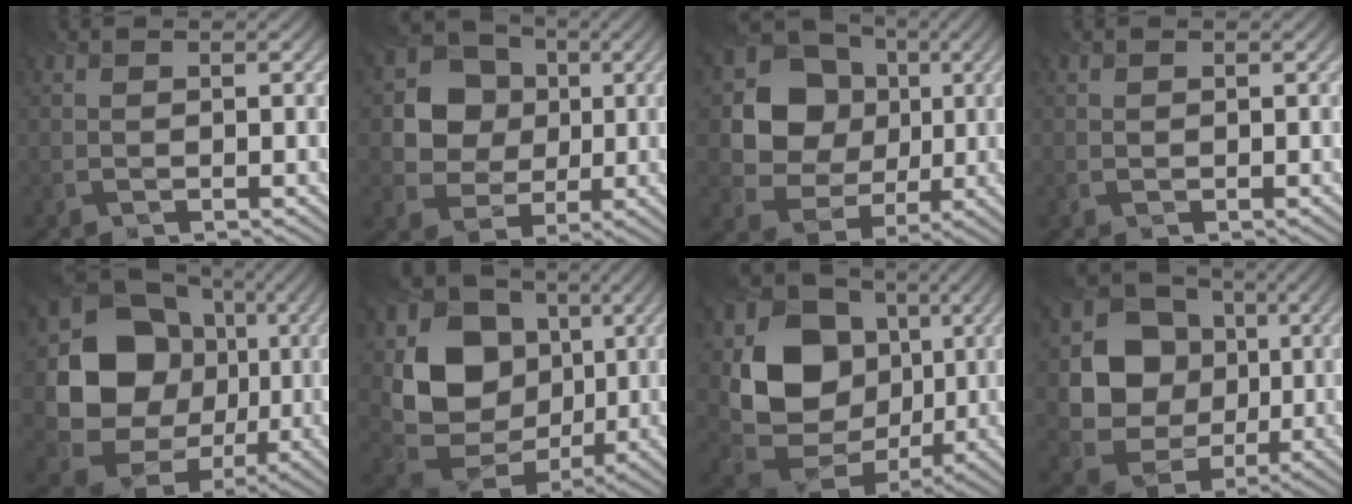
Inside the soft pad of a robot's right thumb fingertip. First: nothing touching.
{"total": 9.1, "force": [1.3, 8.0, 4.1], "torque": [-0.095, -0.004, 0.018]}
{"total": 11.9, "force": [2.0, 10.4, 5.5], "torque": [-0.123, 0.001, 0.027]}
{"total": 0.0}
{"total": 17.8, "force": [0.8, 15.5, 8.7], "torque": [-0.187, -0.028, 0.014]}
{"total": 14.1, "force": [1.7, 11.7, 7.6], "torque": [-0.174, -0.016, 0.034]}
{"total": 15.5, "force": [1.4, 12.8, 8.6], "torque": [-0.196, -0.024, 0.032]}
{"total": 12.1, "force": [1.2, 10.7, 5.5], "torque": [-0.126, -0.012, 0.012]}